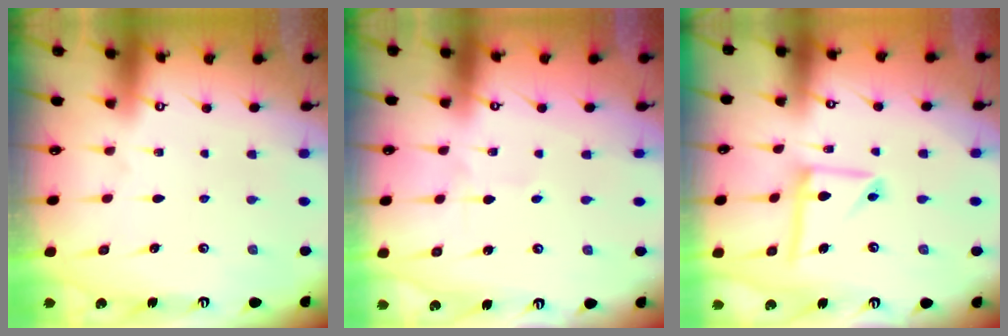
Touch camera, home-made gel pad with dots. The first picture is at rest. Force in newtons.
{"total": 1.5, "press": 1.5, "slide": 0.1}
{"total": 11.8, "press": 11.7, "slide": 1.0}